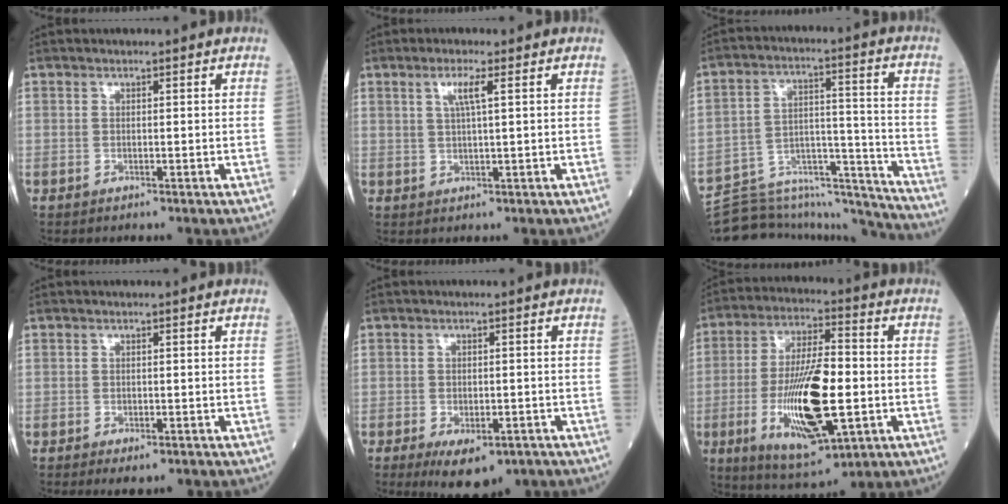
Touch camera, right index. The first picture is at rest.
{"total": 3.1, "force": [1.3, -0.3, 2.8], "torque": [-0.058, 0.003, 0.026]}
{"total": 20.1, "force": [-19.5, 3.3, 4.0], "torque": [-0.074, 0.045, -0.288]}
{"total": 2.1, "force": [-1.4, 0.7, 1.4], "torque": [-0.018, -0.003, -0.012]}
{"total": 7.3, "force": [-4.6, 2.9, 4.8], "torque": [-0.068, -0.009, -0.063]}
{"total": 17.1, "force": [-3.7, 4.3, 16.1], "torque": [-0.309, -0.013, -0.054]}